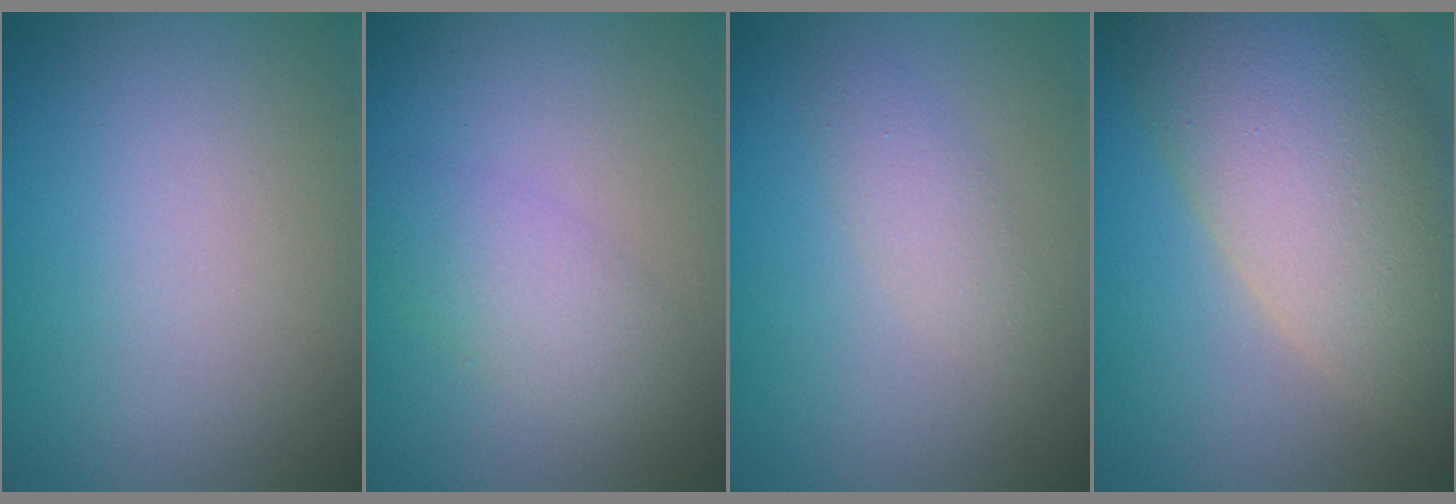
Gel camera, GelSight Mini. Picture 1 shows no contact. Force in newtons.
{"total": 2.9, "press": 2.9, "slide": 0.2}
{"total": 1.6, "press": 1.6, "slide": 0.1}
{"total": 11.8, "press": 11.8, "slide": 1.0}